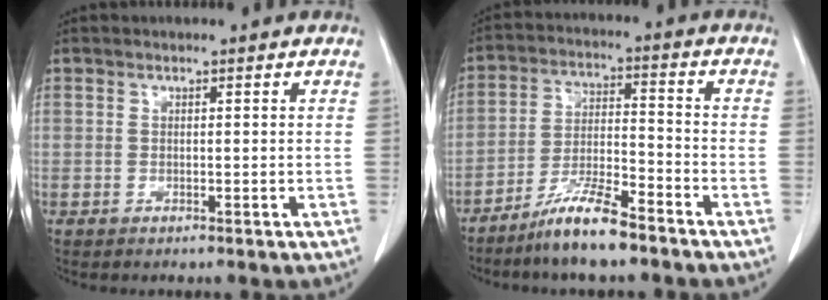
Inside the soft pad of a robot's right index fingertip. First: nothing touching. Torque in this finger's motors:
{"motor_torque": [0.77, -0.73, 0.17, 0.04]}